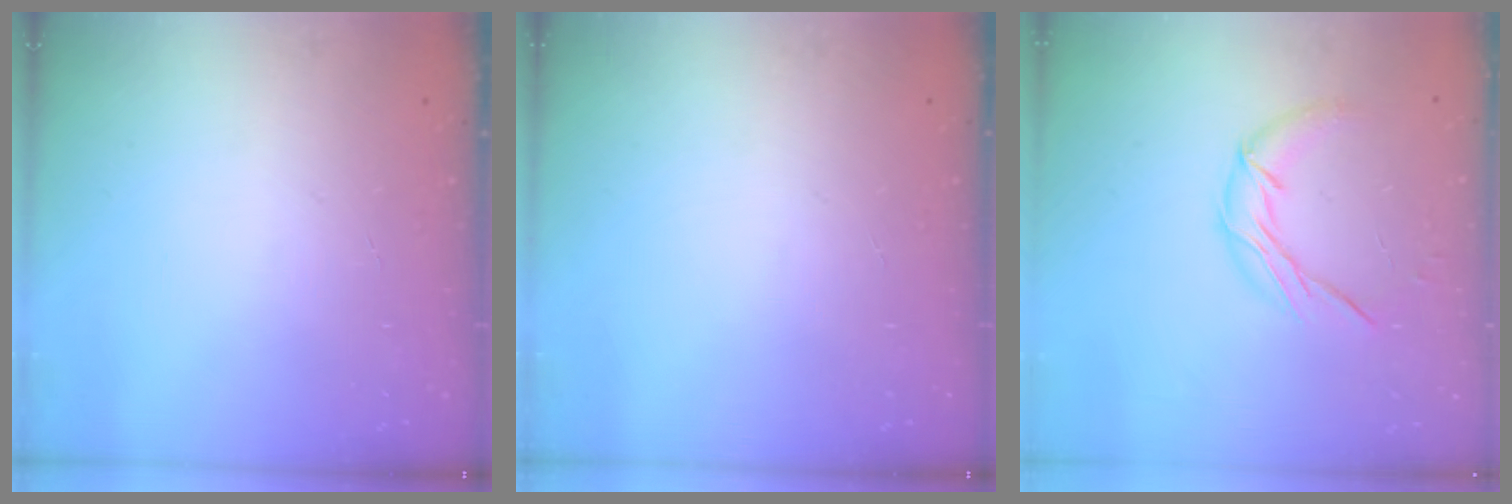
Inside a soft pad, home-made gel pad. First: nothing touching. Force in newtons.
{"total": 0.0}
{"total": 9.4, "press": 9.4, "slide": 0.2}